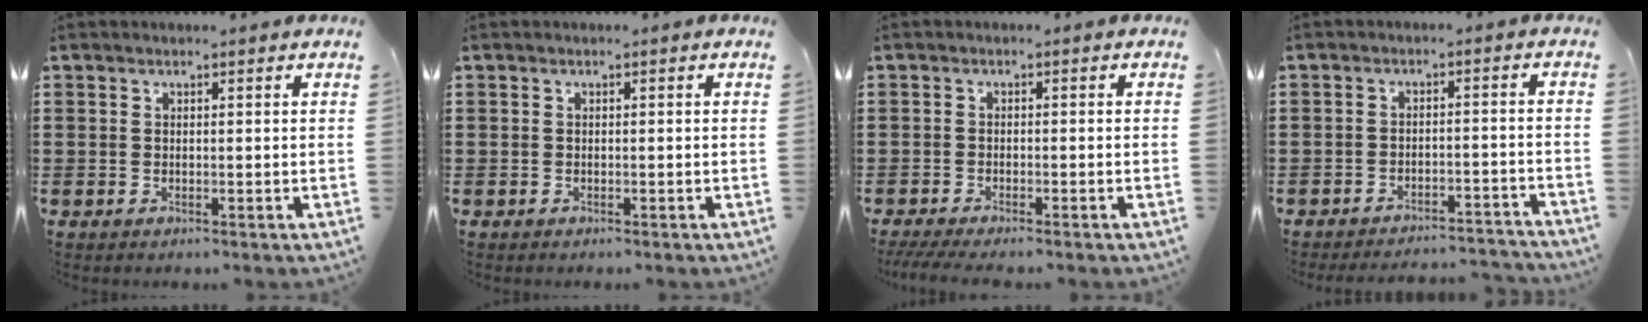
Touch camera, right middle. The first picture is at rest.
{"total": 0.0}
{"total": 1.9, "force": [-1.7, -0.1, 0.9], "torque": [-0.022, -0.005, -0.035]}
{"total": 3.4, "force": [-3.4, 0.0, 0.3], "torque": [-0.010, -0.001, -0.071]}